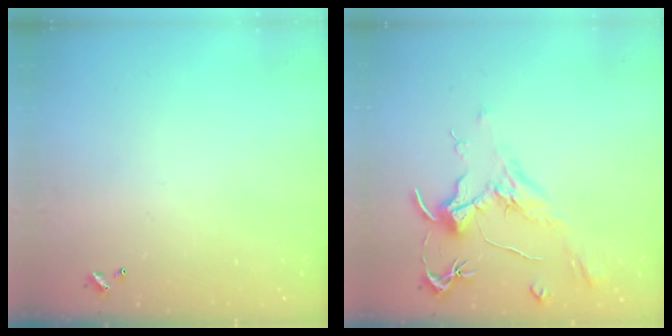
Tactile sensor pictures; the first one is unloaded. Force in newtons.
{"total": 2.1, "press": 2.0, "slide": 0.8}